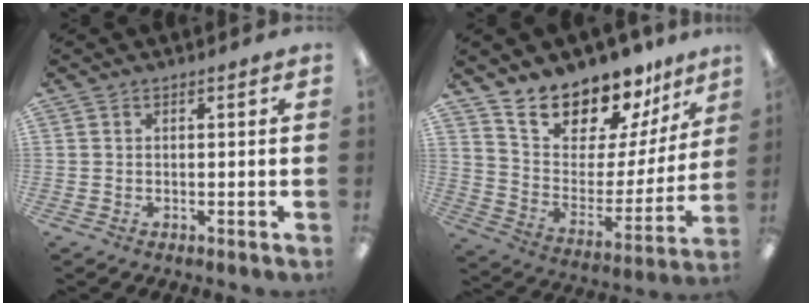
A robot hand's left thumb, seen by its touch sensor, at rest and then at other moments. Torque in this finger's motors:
{"motor_torque": [0.23, 0.50, 1.10, -1.68, 0.08]}